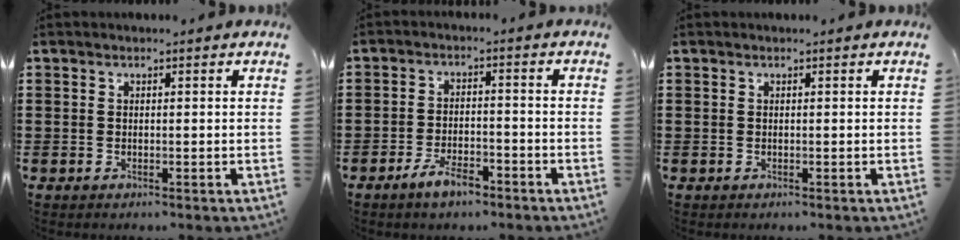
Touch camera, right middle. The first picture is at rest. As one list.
[{"total": 4.8, "force": [-3.6, 1.6, 2.7], "torque": [-0.056, 0.006, -0.070]}, {"total": 0.0}]